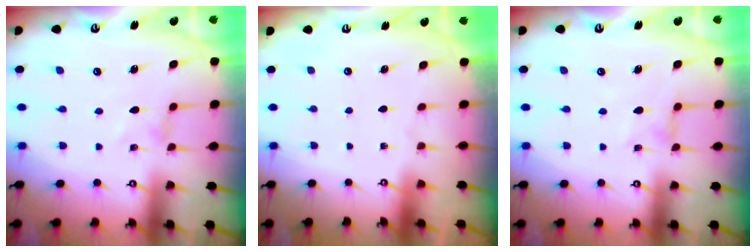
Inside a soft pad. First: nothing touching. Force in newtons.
{"total": 0.0}
{"total": 0.9, "press": 0.9, "slide": 0.3}